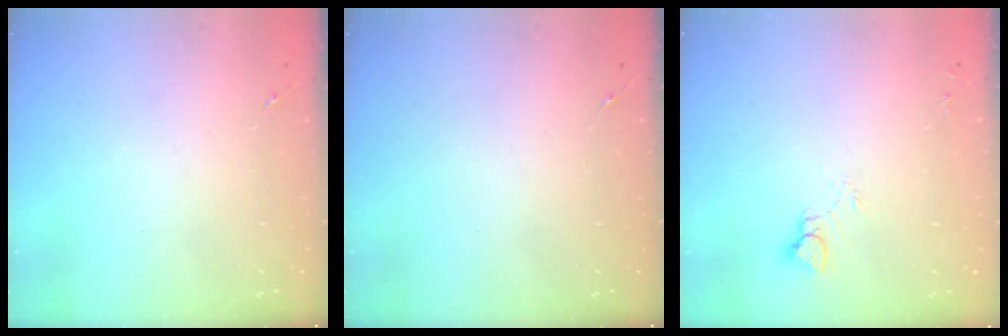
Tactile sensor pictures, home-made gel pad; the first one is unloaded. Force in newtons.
{"total": 0.0}
{"total": 5.3, "press": 5.3, "slide": 0.5}